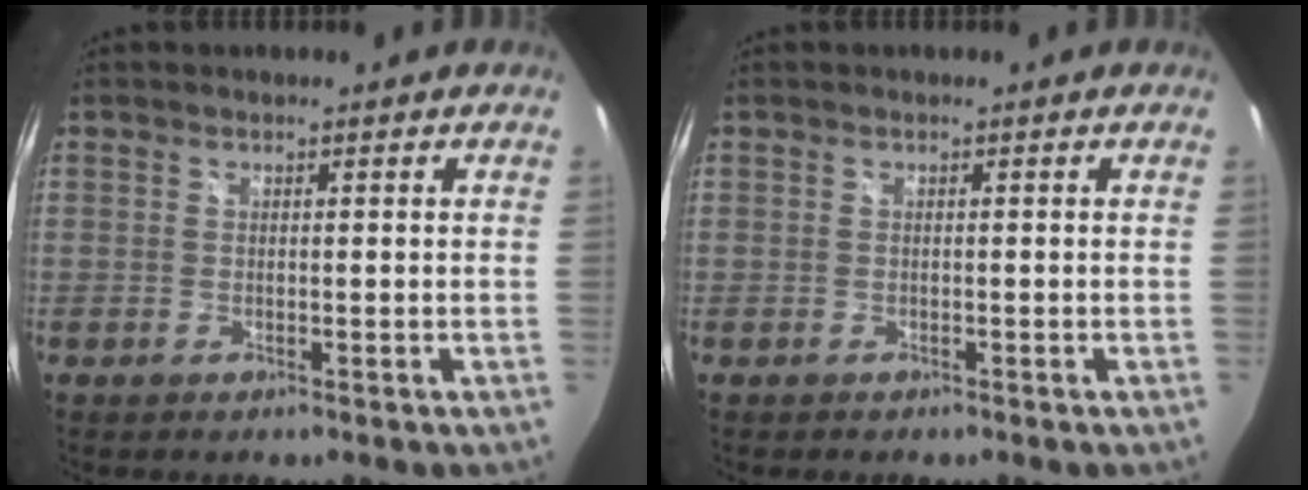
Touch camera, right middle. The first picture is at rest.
{"total": 0.0}